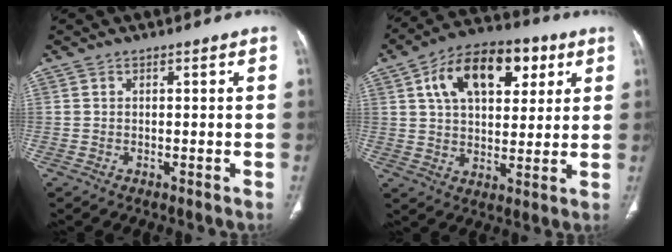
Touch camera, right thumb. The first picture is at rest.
{"total": 17.6, "force": [6.7, 10.3, 12.6], "torque": [-0.164, 0.002, 0.105]}